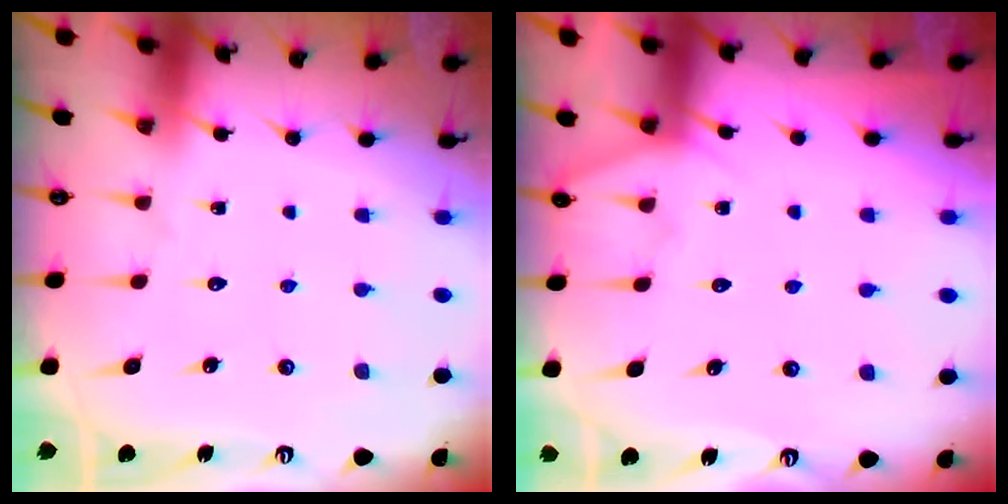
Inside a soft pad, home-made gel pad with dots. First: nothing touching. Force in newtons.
{"total": 5.9, "press": 5.8, "slide": 0.7}